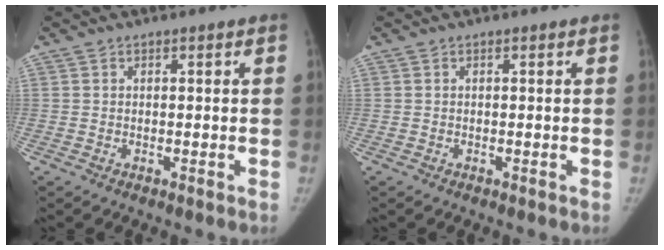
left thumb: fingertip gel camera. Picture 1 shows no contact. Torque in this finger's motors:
{"motor_torque": [0.01, 0.01, 0.04, 0.05, 0.00]}